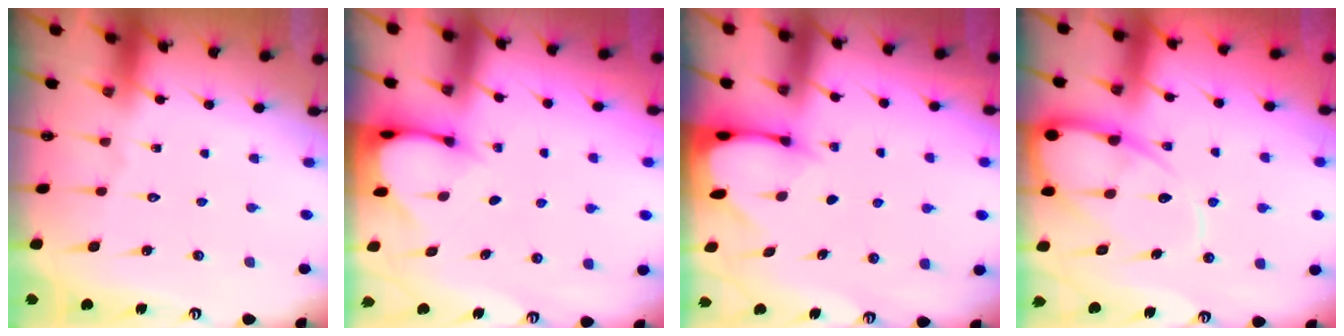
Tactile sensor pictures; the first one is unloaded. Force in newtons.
{"total": 3.0, "press": 3.0, "slide": 0.2}
{"total": 2.4, "press": 2.4, "slide": 0.3}
{"total": 11.4, "press": 11.4, "slide": 1.0}